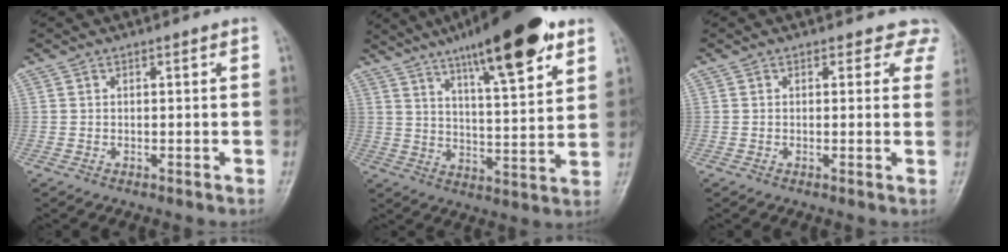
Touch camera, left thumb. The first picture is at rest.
{"total": 19.5, "force": [11.8, 4.6, 14.8], "torque": [-0.206, -0.043, 0.186]}
{"total": 4.2, "force": [3.4, 2.5, 0.4], "torque": [0.038, -0.010, 0.010]}